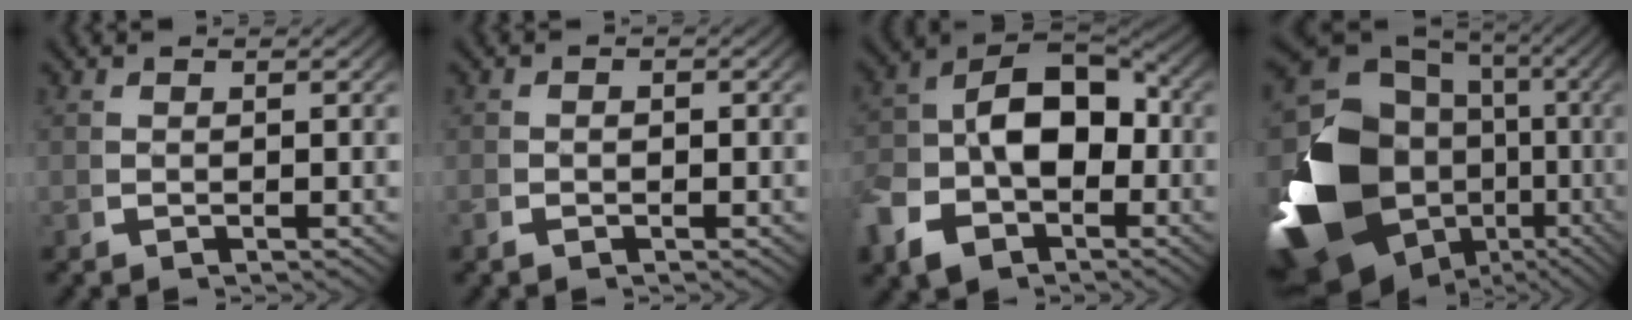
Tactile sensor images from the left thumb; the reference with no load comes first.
{"total": 0.8, "force": [-0.4, 0.5, 0.4], "torque": [-0.011, -0.002, -0.011]}
{"total": 12.5, "force": [-2.3, 8.8, 8.6], "torque": [-0.165, -0.027, -0.026]}
{"total": 22.2, "force": [-2.9, 15.4, 15.7], "torque": [-0.325, -0.074, -0.018]}